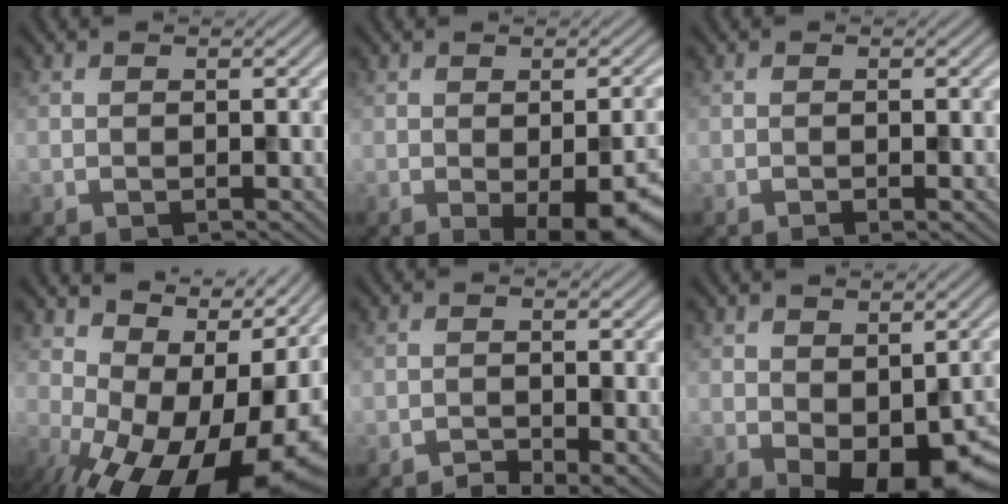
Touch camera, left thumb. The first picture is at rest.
{"total": 8.2, "force": [-2.6, 2.8, 7.3], "torque": [-0.096, -0.019, -0.021]}
{"total": 0.9, "force": [-0.5, 0.1, 0.8], "torque": [-0.013, -0.005, -0.008]}
{"total": 17.2, "force": [-2.1, 8.9, 14.6], "torque": [-0.180, -0.010, -0.005]}
{"total": 2.9, "force": [-2.2, 0.6, 1.7], "torque": [-0.028, -0.002, -0.036]}
{"total": 9.3, "force": [-2.5, 5.2, 7.2], "torque": [-0.096, -0.031, -0.017]}